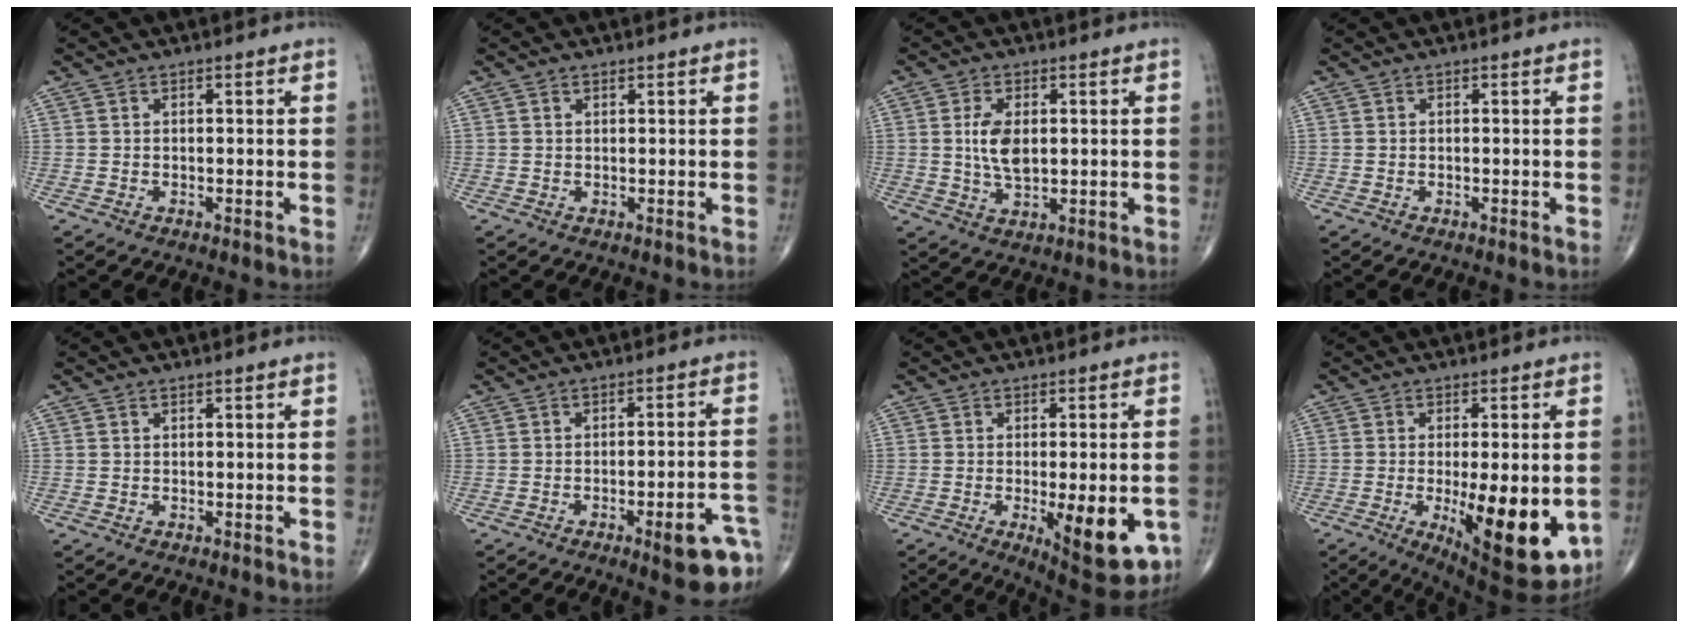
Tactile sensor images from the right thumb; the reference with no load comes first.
{"total": 0.5, "force": [0.4, 0.3, 0.2], "torque": [-0.004, -0.002, 0.006]}
{"total": 6.7, "force": [0.9, 3.6, 5.6], "torque": [-0.103, -0.007, 0.020]}
{"total": 0.0}
{"total": 0.0}
{"total": 9.9, "force": [-4.9, 2.2, 8.4], "torque": [-0.094, 0.025, -0.054]}
{"total": 13.5, "force": [-3.6, 4.6, 12.2], "torque": [-0.150, -0.015, -0.035]}
{"total": 17.9, "force": [-3.5, 6.1, 16.5], "torque": [-0.209, -0.029, -0.029]}